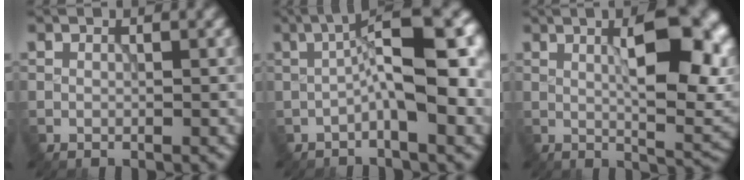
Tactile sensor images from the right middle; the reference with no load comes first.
{"total": 10.2, "force": [-0.6, 3.0, 9.7], "torque": [-0.135, 0.020, -0.016]}
{"total": 10.6, "force": [1.8, 3.7, 9.8], "torque": [-0.128, 0.002, 0.034]}